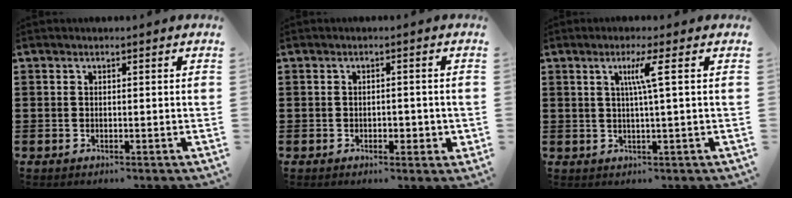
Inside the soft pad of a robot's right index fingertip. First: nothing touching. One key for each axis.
{"total": 1.7, "fx": -0.5, "fy": 1.1, "fz": 1.1, "tx": -0.022, "ty": 0.004, "tz": -0.012}
{"total": 4.2, "fx": 1.0, "fy": -0.5, "fz": 4.0, "tx": -0.078, "ty": -0.003, "tz": 0.011}